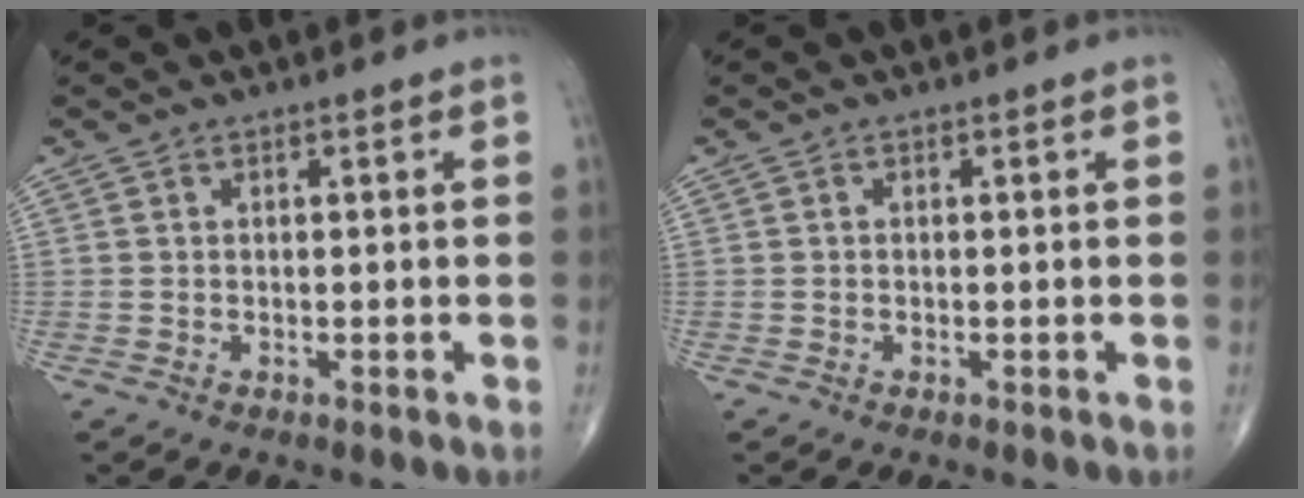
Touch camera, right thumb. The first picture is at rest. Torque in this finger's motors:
{"motor_torque": [-0.17, -0.05, -0.24, -0.21, -0.01]}